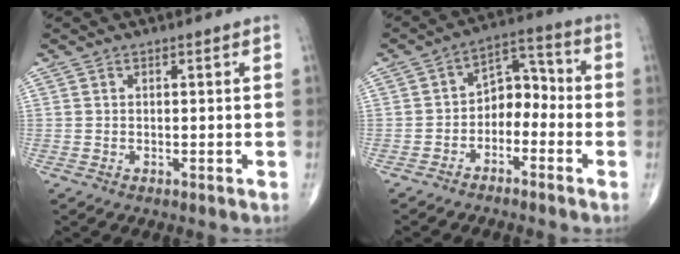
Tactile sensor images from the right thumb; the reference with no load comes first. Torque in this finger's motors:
{"motor_torque": [0.42, -0.32, -0.04, -0.19, 0.01]}